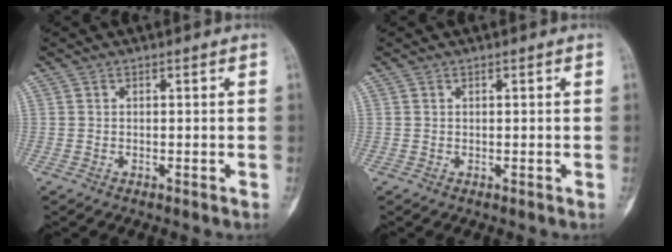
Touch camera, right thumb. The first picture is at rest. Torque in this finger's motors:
{"motor_torque": [0.02, 0.21, -0.11, 0.09, 0.05]}